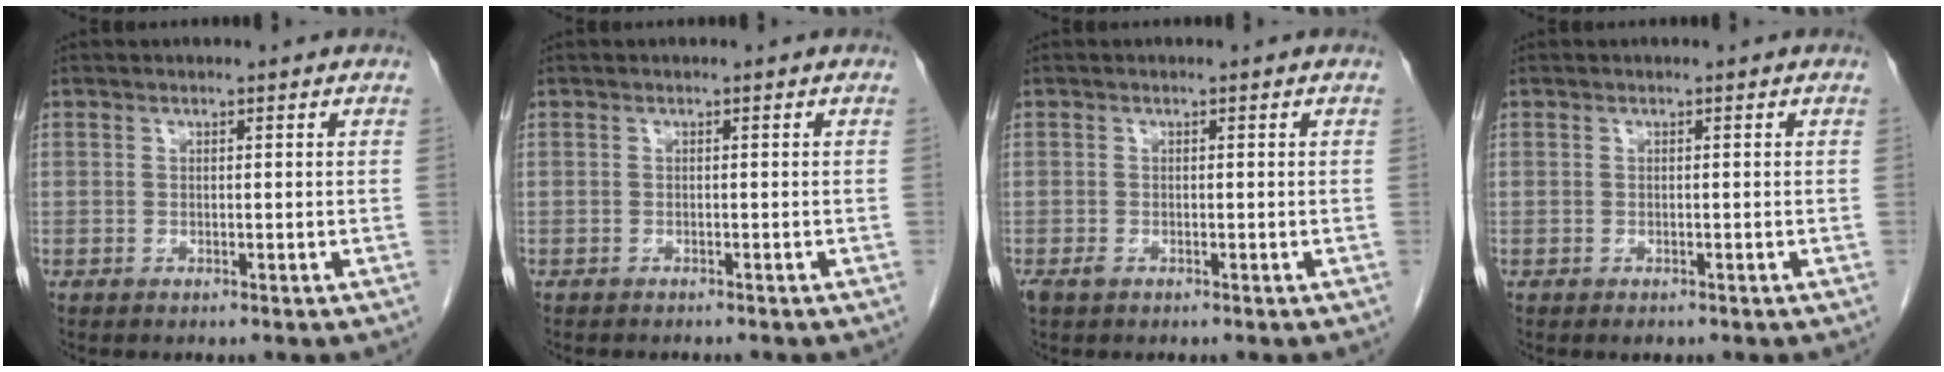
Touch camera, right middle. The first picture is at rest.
{"total": 1.8, "force": [-1.6, 0.5, 0.5], "torque": [-0.014, -0.004, -0.019]}
{"total": 1.2, "force": [-0.6, 0.6, 0.8], "torque": [-0.021, -0.002, -0.008]}
{"total": 0.7, "force": [-0.5, 0.4, 0.4], "torque": [-0.007, 0.000, -0.004]}